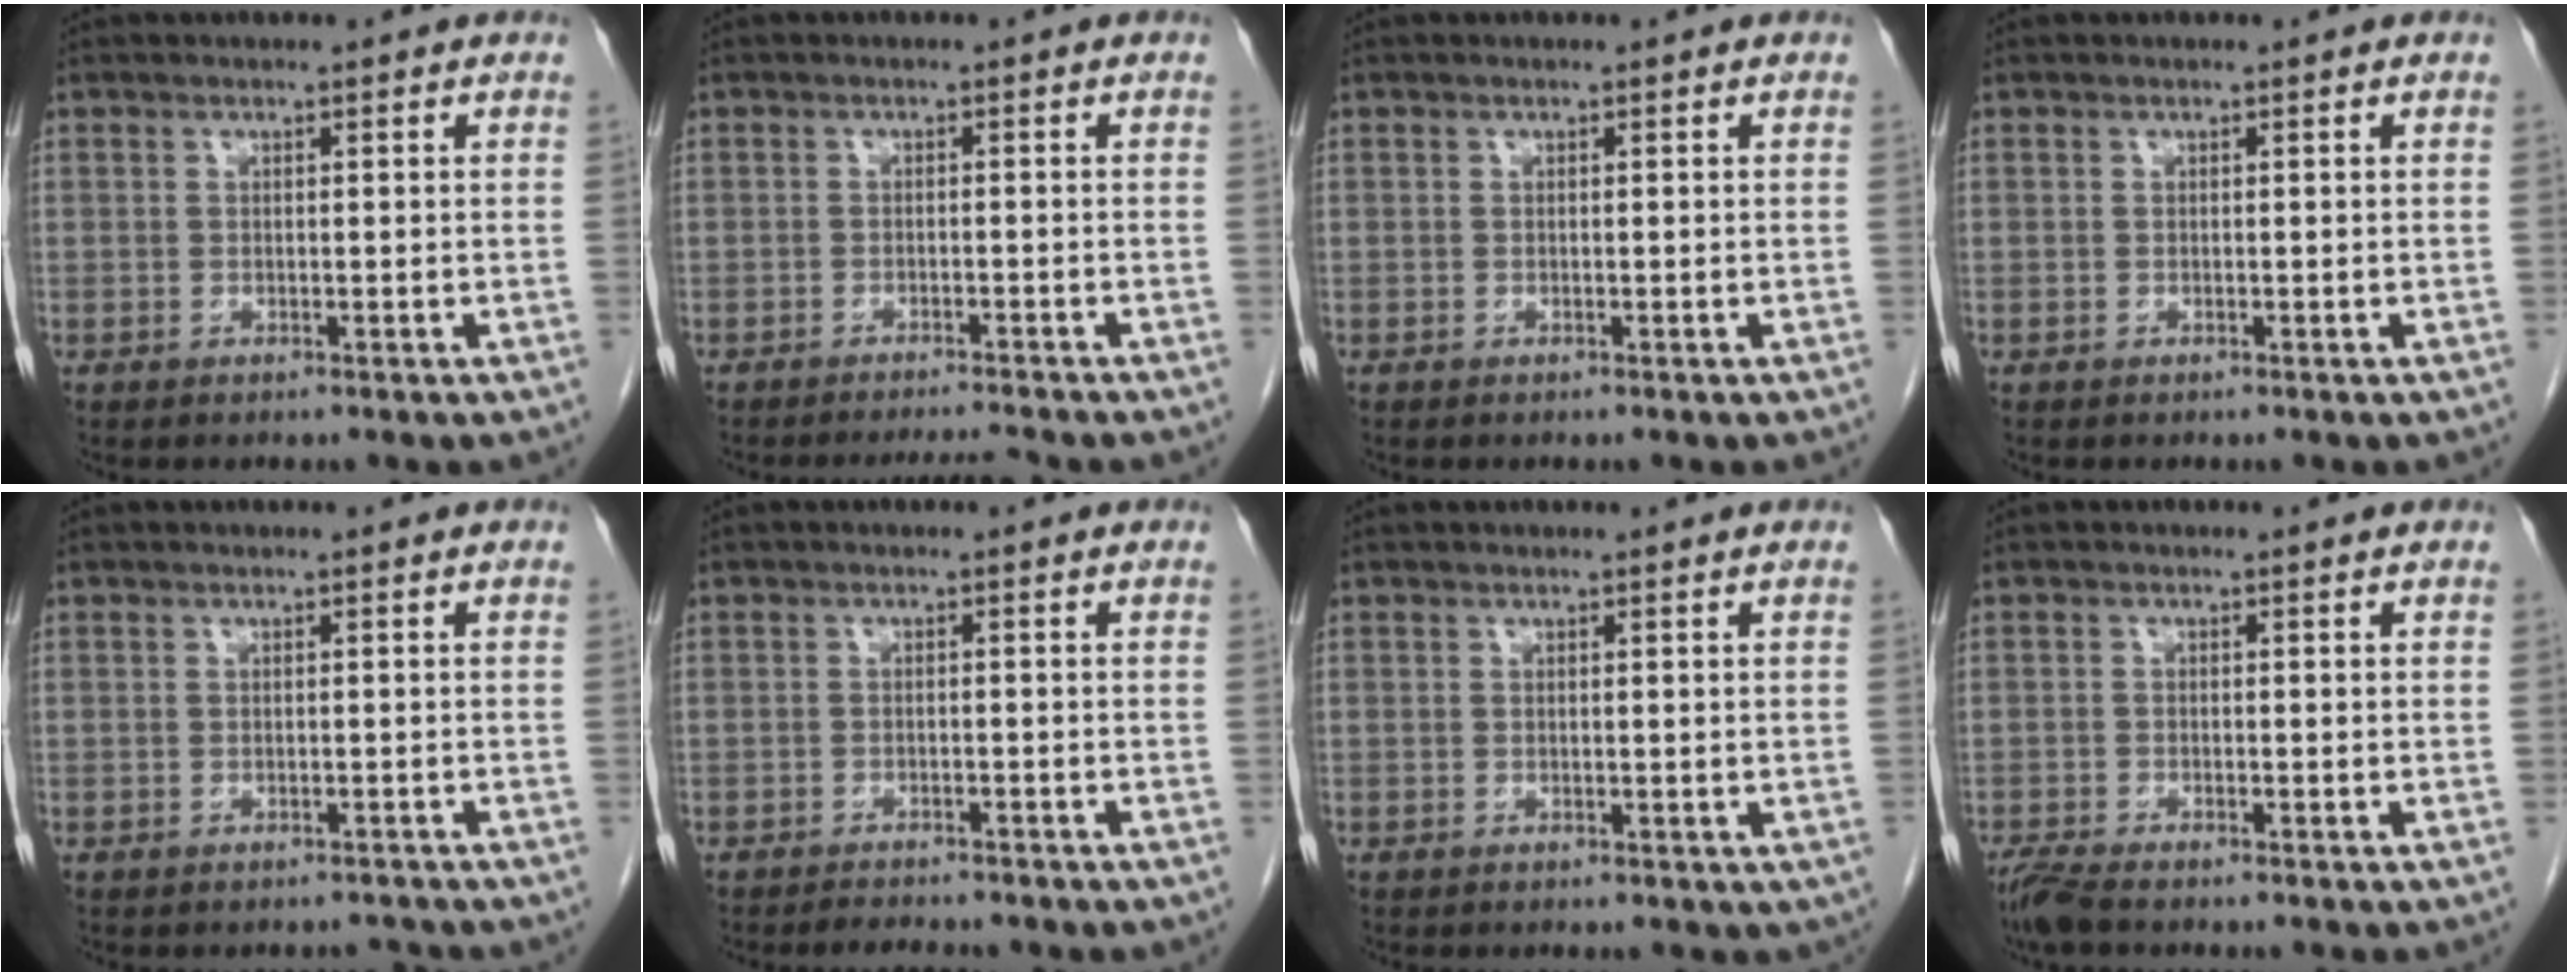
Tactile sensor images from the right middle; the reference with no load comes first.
{"total": 4.2, "force": [-4.0, -0.6, 1.1], "torque": [-0.016, -0.012, -0.059]}
{"total": 0.0}
{"total": 0.0}
{"total": 1.4, "force": [-1.3, 0.4, -0.2], "torque": [0.004, -0.003, -0.014]}
{"total": 3.9, "force": [-3.5, 1.1, 1.3], "torque": [-0.022, -0.004, -0.045]}
{"total": 0.8, "force": [-0.1, 0.6, 0.5], "torque": [-0.002, 0.001, 0.005]}
{"total": 3.3, "force": [-2.8, 0.5, 1.8], "torque": [-0.043, -0.012, -0.053]}